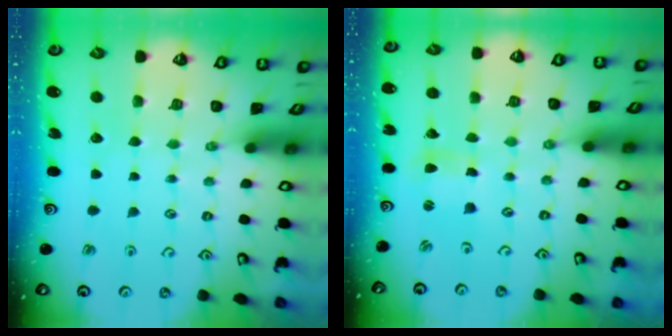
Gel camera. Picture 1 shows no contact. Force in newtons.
{"total": 2.4, "press": 2.4, "slide": 0.2}